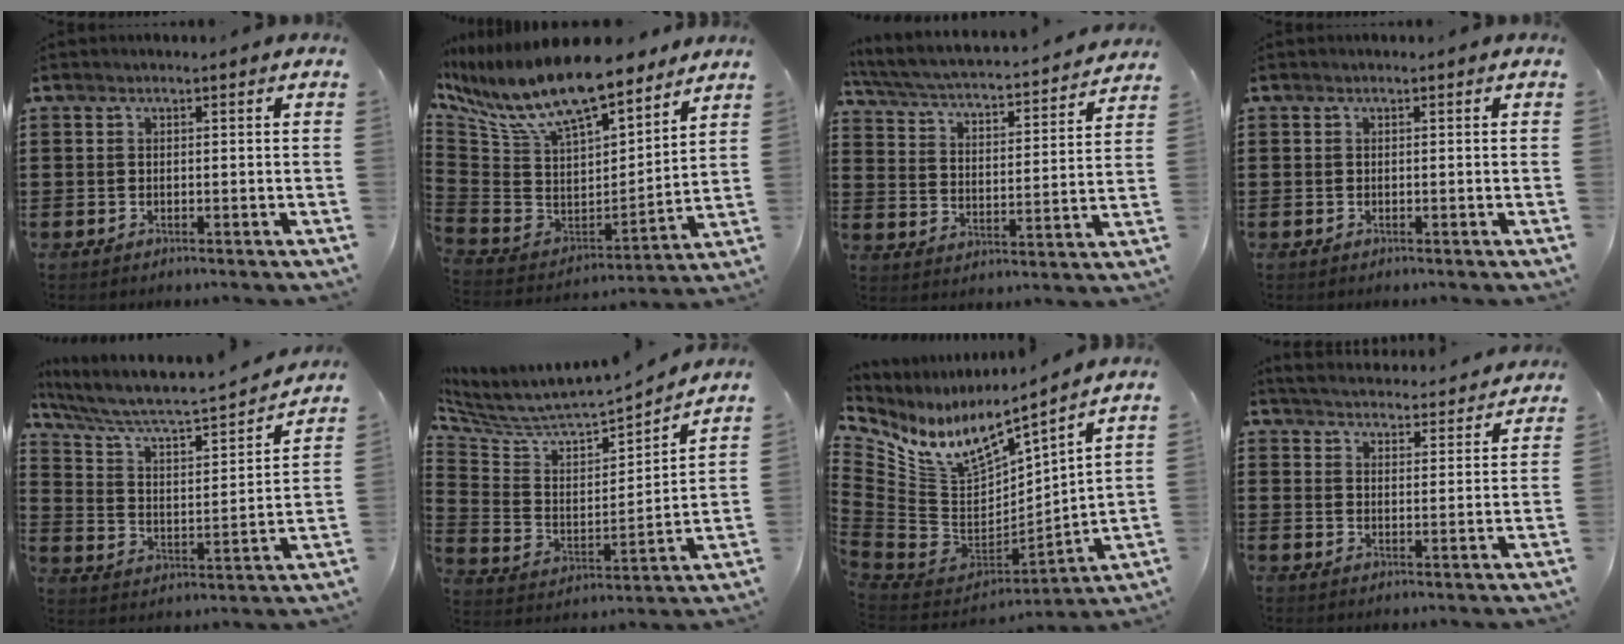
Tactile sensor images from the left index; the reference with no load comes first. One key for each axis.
{"total": 13.2, "fx": 10.8, "fy": 2.9, "fz": 7.1, "tx": -0.188, "ty": -0.073, "tz": 0.189}
{"total": 3.3, "fx": 3.1, "fy": -0.1, "fz": 1.2, "tx": -0.043, "ty": -0.033, "tz": 0.040}
{"total": 0.0}
{"total": 4.7, "fx": 4.1, "fy": 1.0, "fz": 2.2, "tx": -0.067, "ty": -0.040, "tz": 0.060}
{"total": 4.2, "fx": 4.0, "fy": 1.0, "fz": 0.7, "tx": -0.043, "ty": -0.048, "tz": 0.060}
{"total": 10.3, "fx": 7.5, "fy": 3.9, "fz": 5.9, "tx": -0.149, "ty": -0.070, "tz": 0.131}
{"total": 4.3, "fx": 4.2, "fy": -0.4, "fz": 0.2, "tx": -0.025, "ty": -0.033, "tz": 0.071}